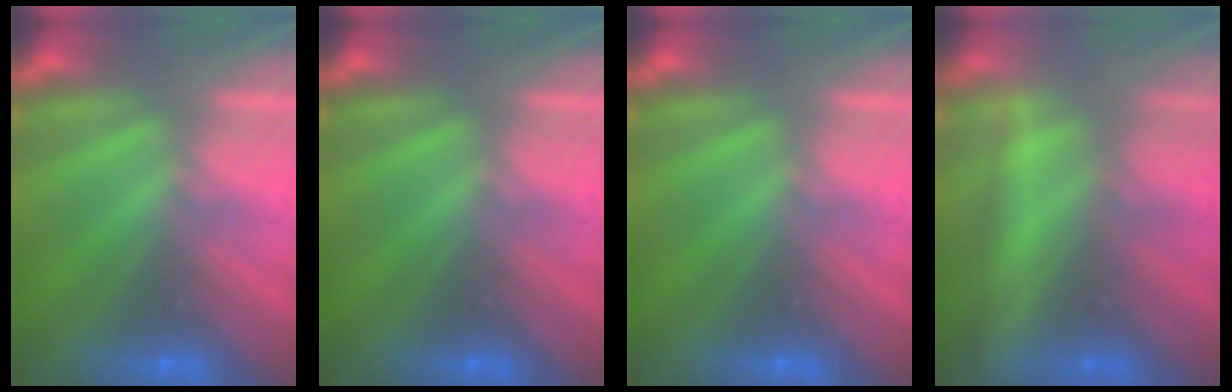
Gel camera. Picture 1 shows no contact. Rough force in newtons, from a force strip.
{"total": 0.0}
{"total": 0.0}
{"total": 2.4}